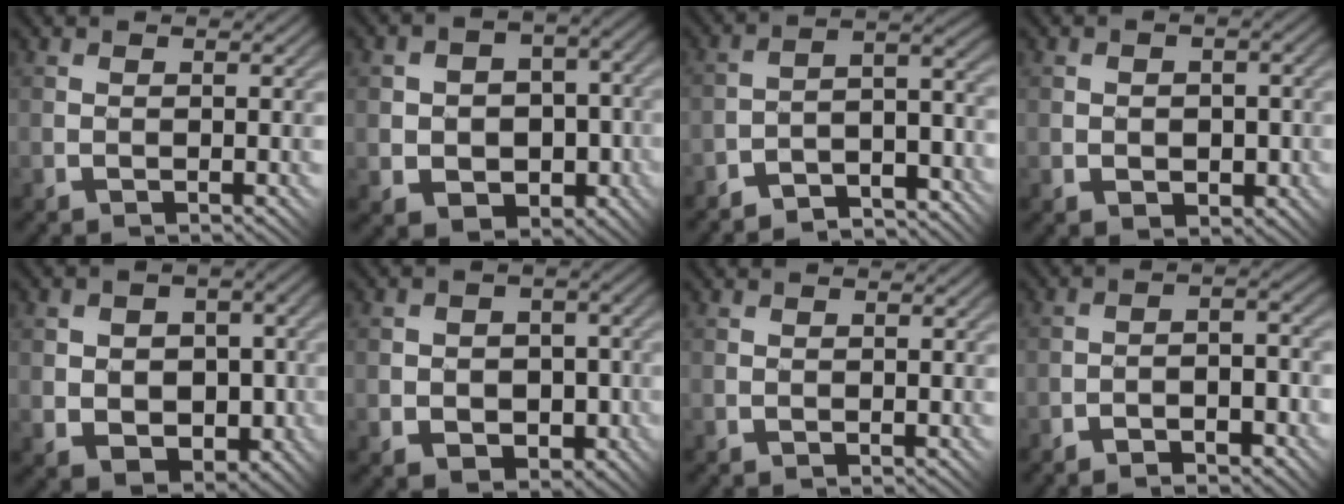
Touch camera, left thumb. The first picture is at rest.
{"total": 7.7, "force": [-1.7, 5.9, 4.7], "torque": [-0.089, -0.016, -0.027]}
{"total": 6.8, "force": [-5.9, 1.7, 3.0], "torque": [-0.029, 0.001, -0.114]}
{"total": 2.9, "force": [-0.4, 2.2, 1.8], "torque": [-0.032, -0.008, 0.003]}
{"total": 7.6, "force": [-0.6, 5.8, 4.9], "torque": [-0.084, -0.011, -0.006]}
{"total": 5.5, "force": [-1.4, 4.3, 3.1], "torque": [-0.052, -0.014, -0.027]}
{"total": 0.0}
{"total": 5.9, "force": [-3.5, 2.0, 4.3], "torque": [-0.068, 0.001, -0.057]}